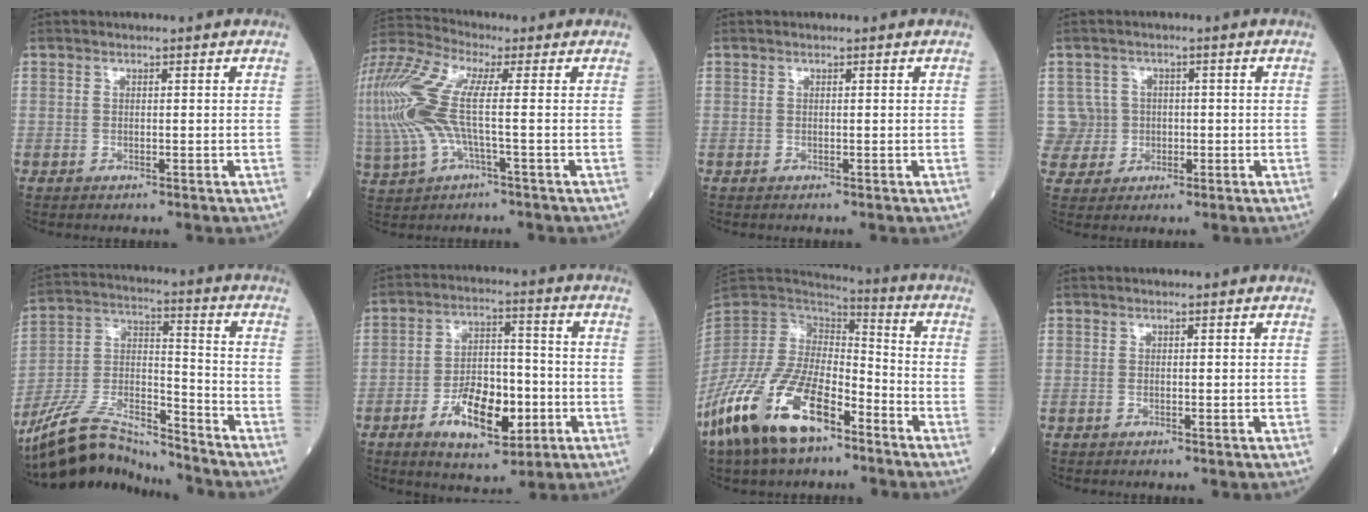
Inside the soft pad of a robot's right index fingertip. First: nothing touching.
{"total": 17.6, "force": [0.3, 5.8, 16.6], "torque": [-0.414, 0.018, 0.000]}
{"total": 0.0}
{"total": 5.0, "force": [0.2, 5.0, -0.5], "torque": [0.022, 0.016, 0.009]}
{"total": 15.0, "force": [-14.0, 2.2, 4.8], "torque": [-0.094, 0.022, -0.259]}
{"total": 10.9, "force": [-4.1, 4.9, 8.8], "torque": [-0.159, 0.007, -0.065]}
{"total": 18.6, "force": [-11.4, 7.4, 12.7], "torque": [-0.278, -0.017, -0.220]}
{"total": 0.0}